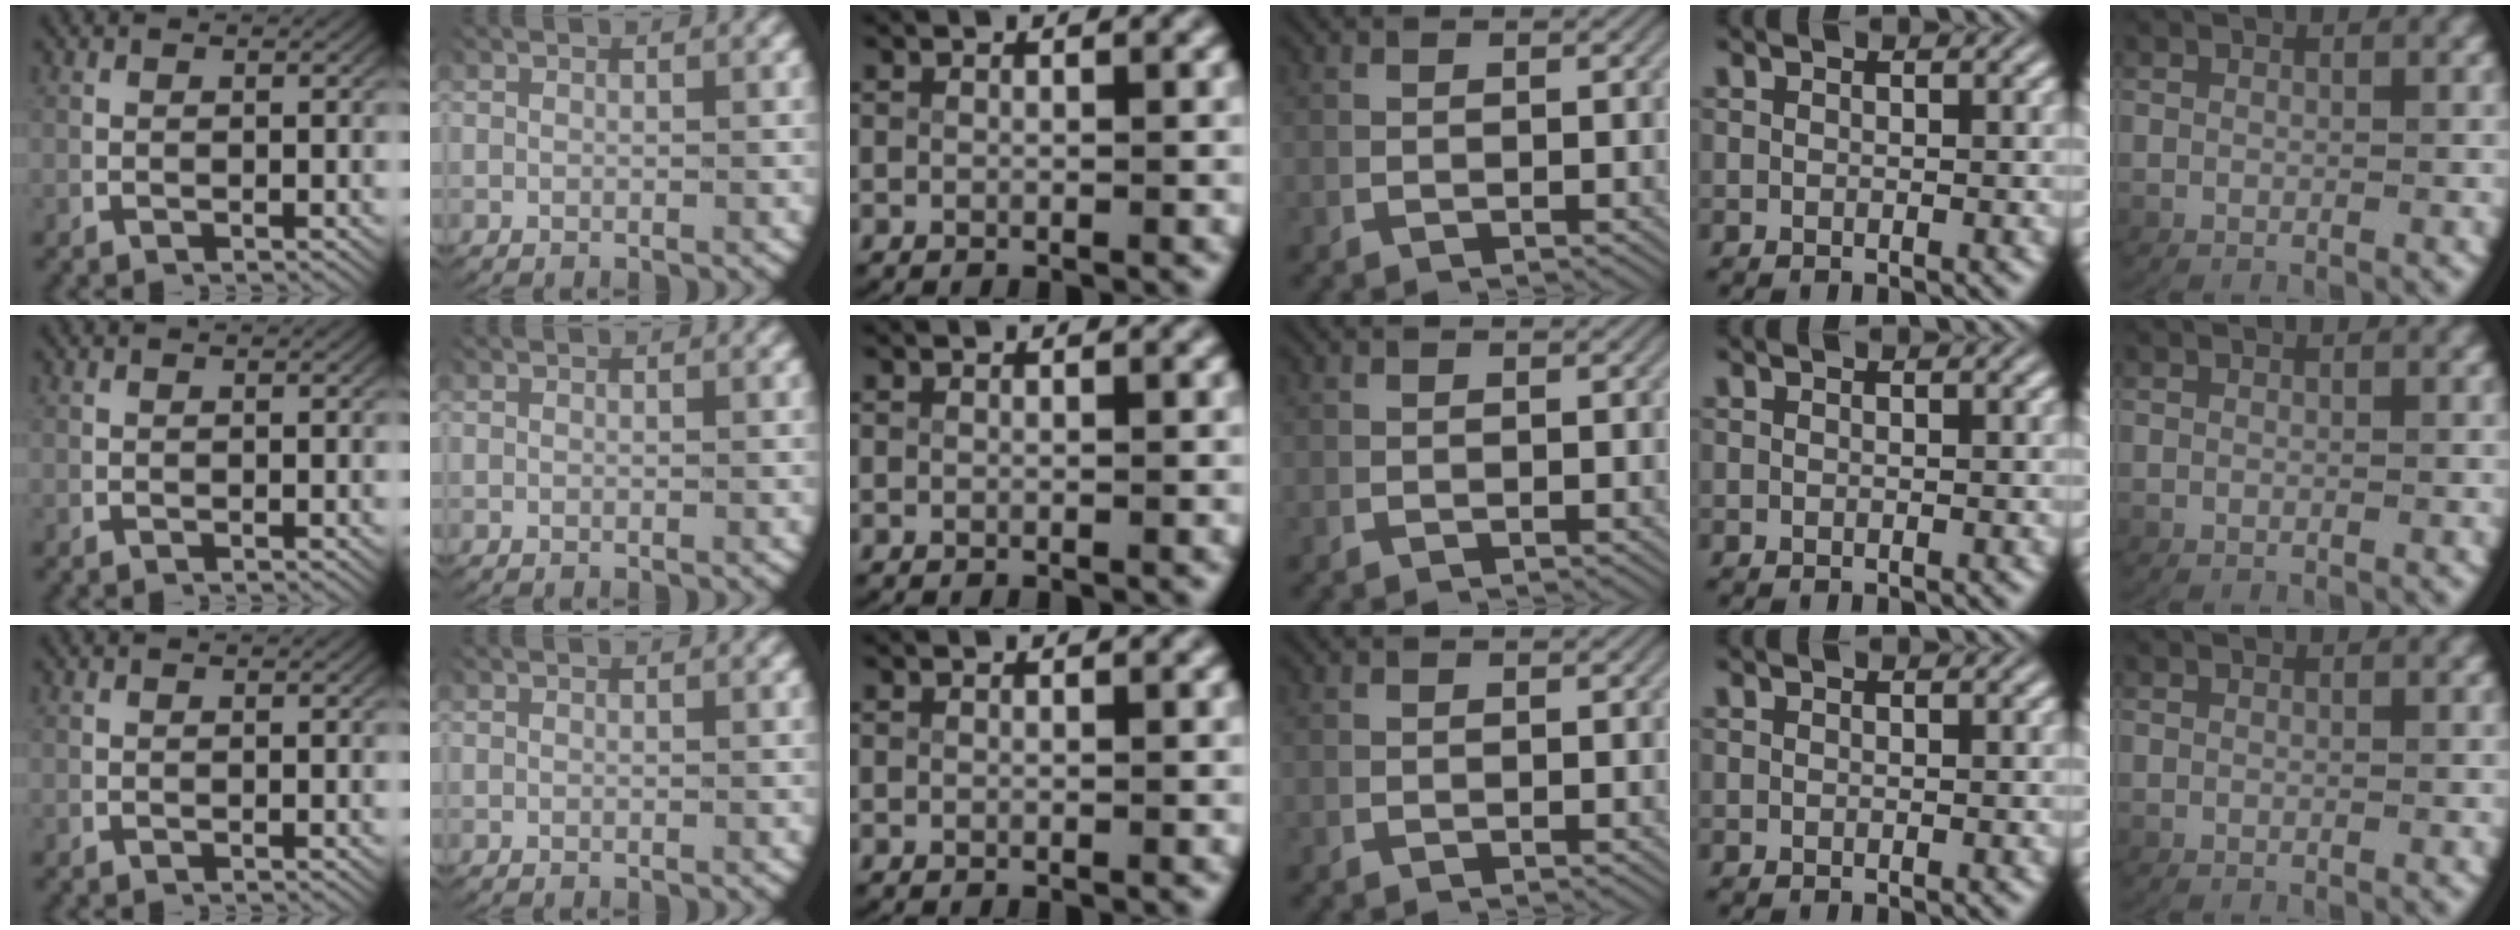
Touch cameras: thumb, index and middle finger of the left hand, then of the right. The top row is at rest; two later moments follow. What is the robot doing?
{"motion": "lift_and_place", "object": "keyboard"}